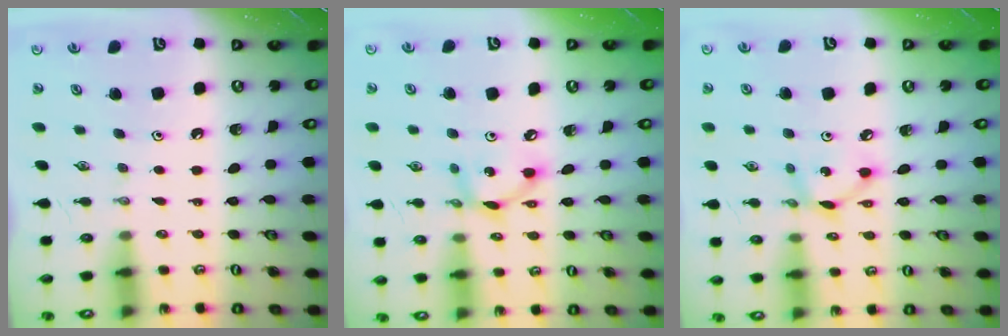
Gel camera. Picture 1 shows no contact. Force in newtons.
{"total": 8.0, "press": 8.0, "slide": 0.4}
{"total": 6.0, "press": 6.0, "slide": 0.2}